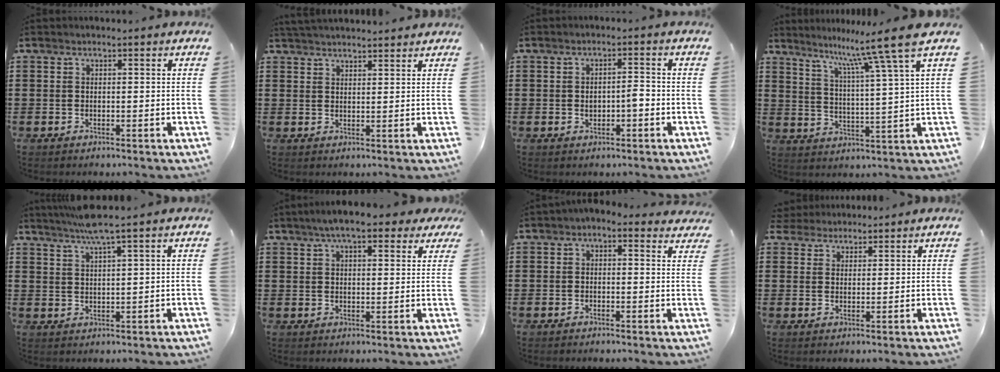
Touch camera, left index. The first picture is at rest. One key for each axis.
{"total": 2.7, "fx": 2.7, "fy": 0.0, "fz": 0.3, "tx": -0.013, "ty": -0.002, "tz": 0.052}
{"total": 2.7, "fx": -0.6, "fy": 1.0, "fz": 2.4, "tx": -0.045, "ty": 0.004, "tz": -0.012}
{"total": 9.5, "fx": 7.4, "fy": -1.5, "fz": 5.8, "tx": -0.131, "ty": -0.039, "tz": 0.114}
{"total": 4.6, "fx": 3.6, "fy": -0.6, "fz": 2.9, "tx": -0.065, "ty": -0.006, "tz": 0.064}
{"total": 6.7, "fx": 5.1, "fy": 1.6, "fz": 4.2, "tx": -0.086, "ty": 0.001, "tz": 0.090}
{"total": 1.0, "fx": 0.0, "fy": 0.7, "fz": 0.7, "tx": -0.018, "ty": 0.006, "tz": -0.002}
{"total": 2.3, "fx": 2.0, "fy": 1.0, "fz": -0.2, "tx": -0.007, "ty": 0.005, "tz": 0.038}